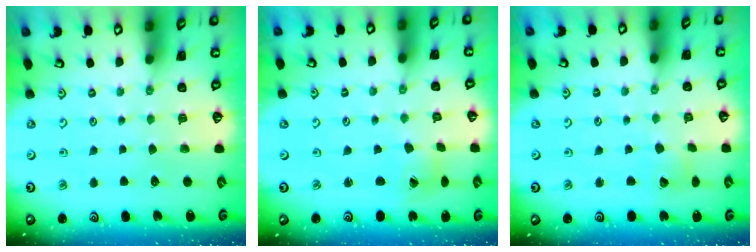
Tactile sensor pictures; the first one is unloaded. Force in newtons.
{"total": 2.5, "press": 2.5, "slide": 0.3}
{"total": 3.0, "press": 3.0, "slide": 0.2}